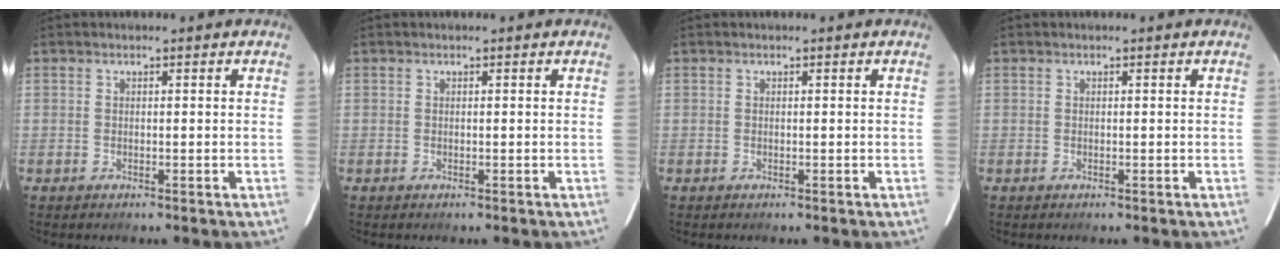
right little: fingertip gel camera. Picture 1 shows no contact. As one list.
[{"total": 0.0}, {"total": 0.0}, {"total": 0.0}]